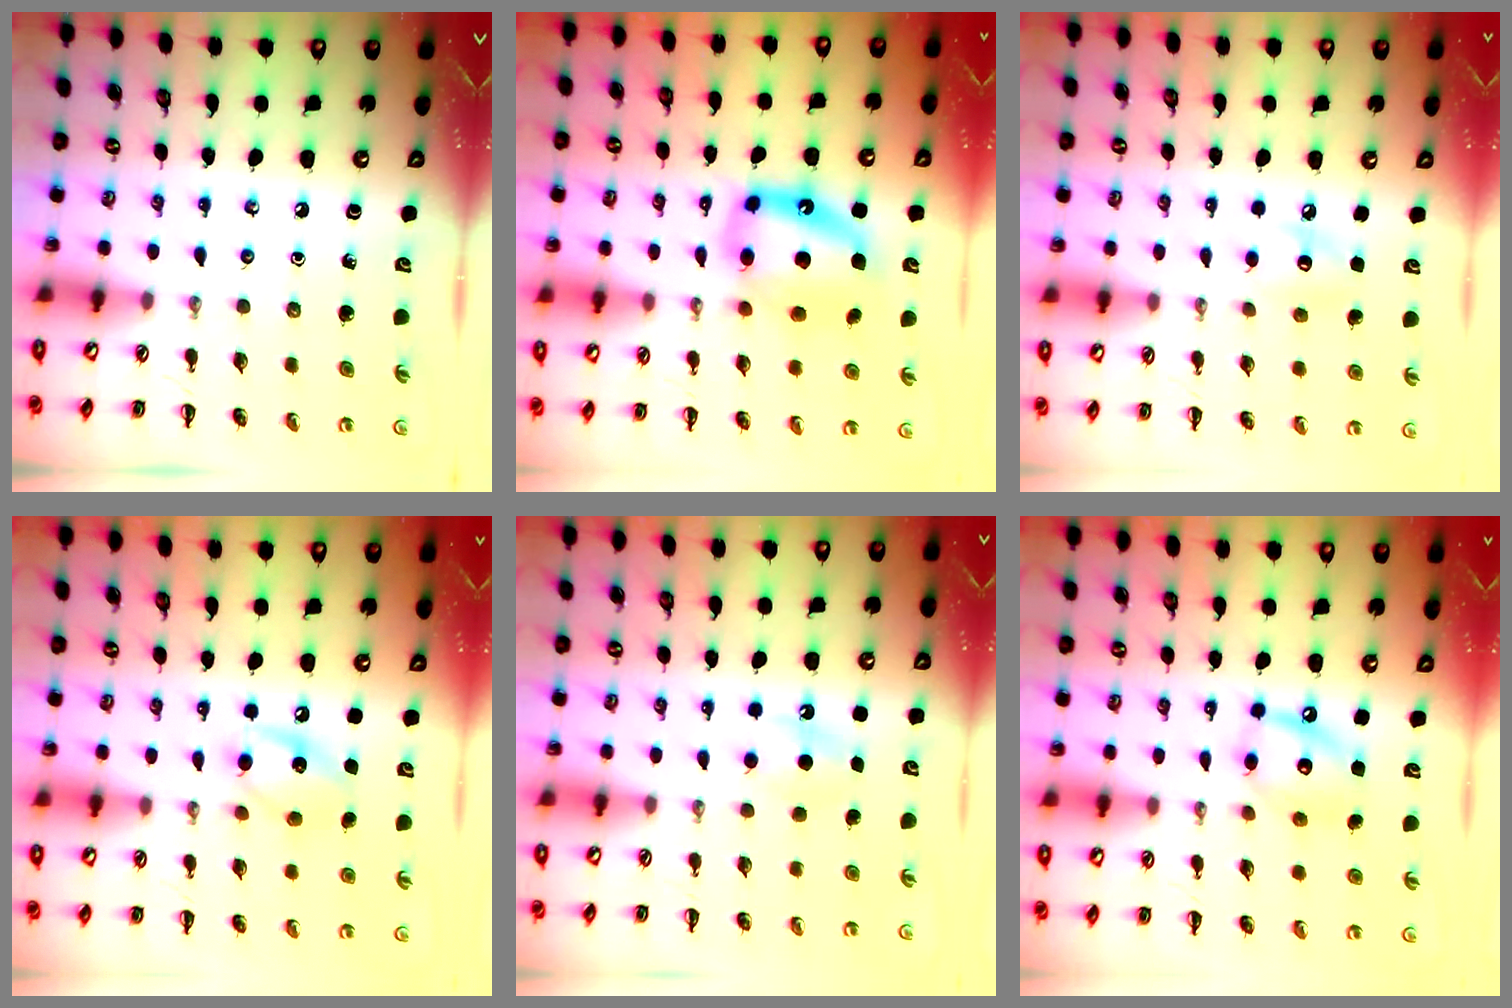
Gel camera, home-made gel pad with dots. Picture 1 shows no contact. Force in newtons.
{"total": 12.3, "press": 11.9, "slide": 3.1}
{"total": 6.9, "press": 6.9, "slide": 1.1}
{"total": 10.8, "press": 10.8, "slide": 0.7}
{"total": 6.6, "press": 6.5, "slide": 1.3}
{"total": 11.4, "press": 11.3, "slide": 1.0}